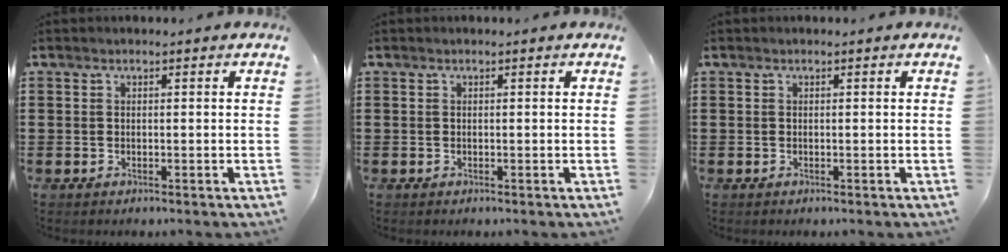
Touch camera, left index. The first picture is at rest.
{"total": 0.0}
{"total": 0.0}